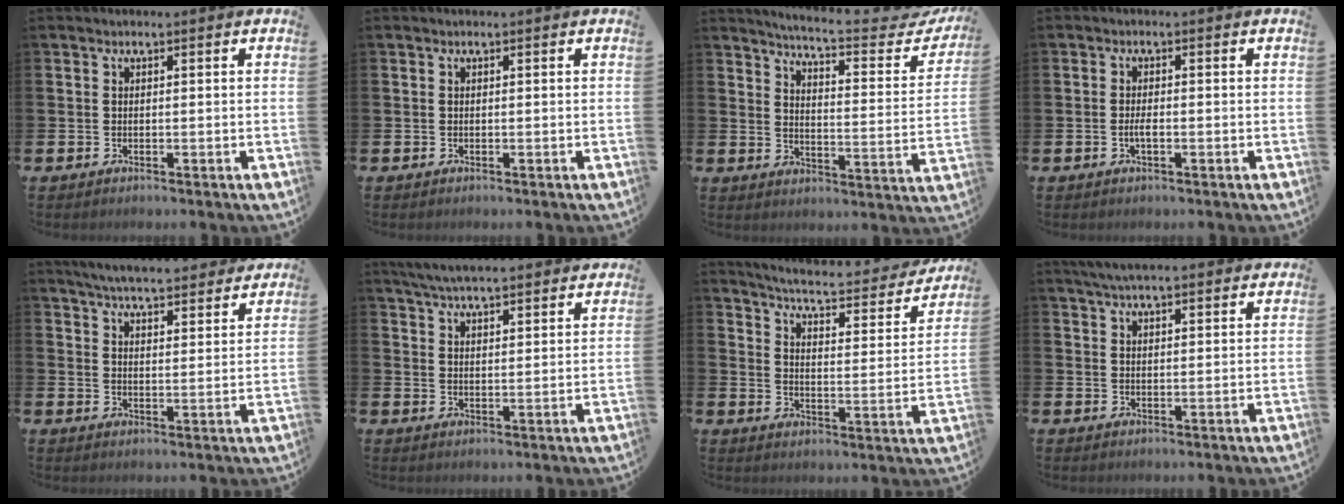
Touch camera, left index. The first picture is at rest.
{"total": 0.0}
{"total": 5.8, "force": [5.4, 0.1, 2.1], "torque": [-0.051, -0.050, 0.084]}
{"total": 1.5, "force": [-0.4, 0.5, 1.4], "torque": [-0.023, 0.000, -0.010]}
{"total": 6.0, "force": [5.9, 0.3, 1.1], "torque": [-0.038, -0.038, 0.104]}
{"total": 5.9, "force": [5.7, 0.3, 1.3], "torque": [-0.050, -0.026, 0.104]}
{"total": 5.4, "force": [5.0, 0.6, 1.9], "torque": [-0.057, -0.044, 0.077]}
{"total": 4.7, "force": [4.5, 0.5, 1.4], "torque": [-0.038, -0.012, 0.083]}